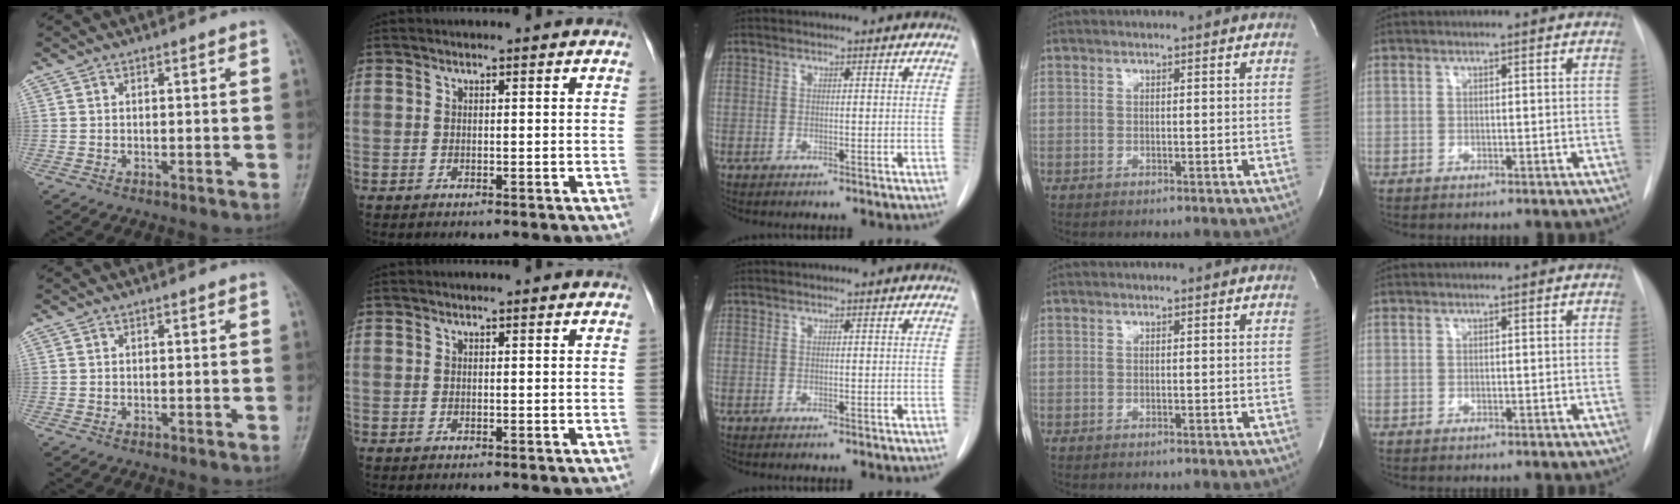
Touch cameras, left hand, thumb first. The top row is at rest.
{}